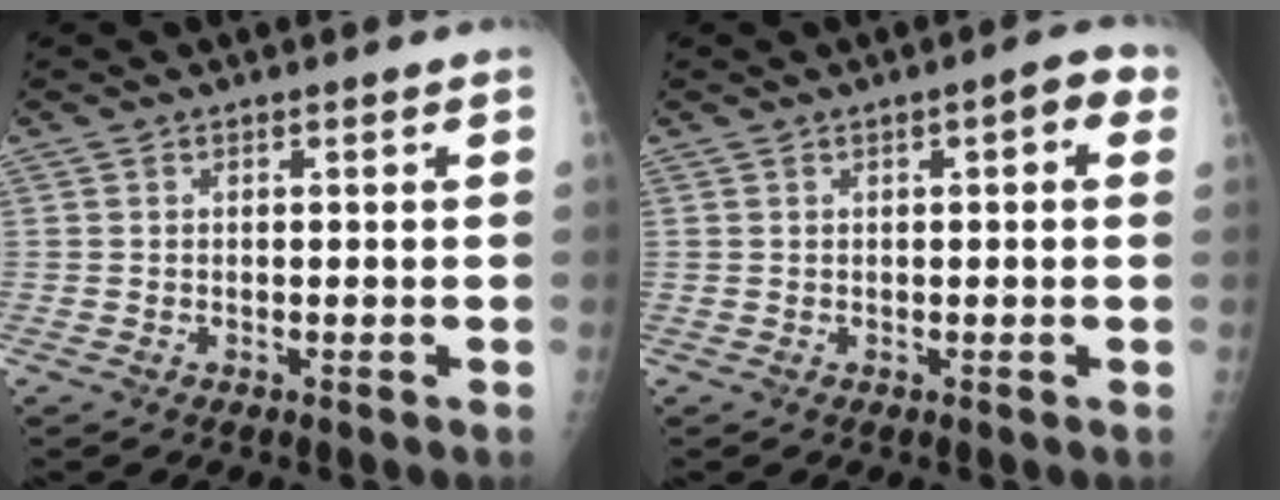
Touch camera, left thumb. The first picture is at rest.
{"total": 4.1, "force": [1.4, 1.4, 3.6], "torque": [-0.039, 0.006, 0.011]}